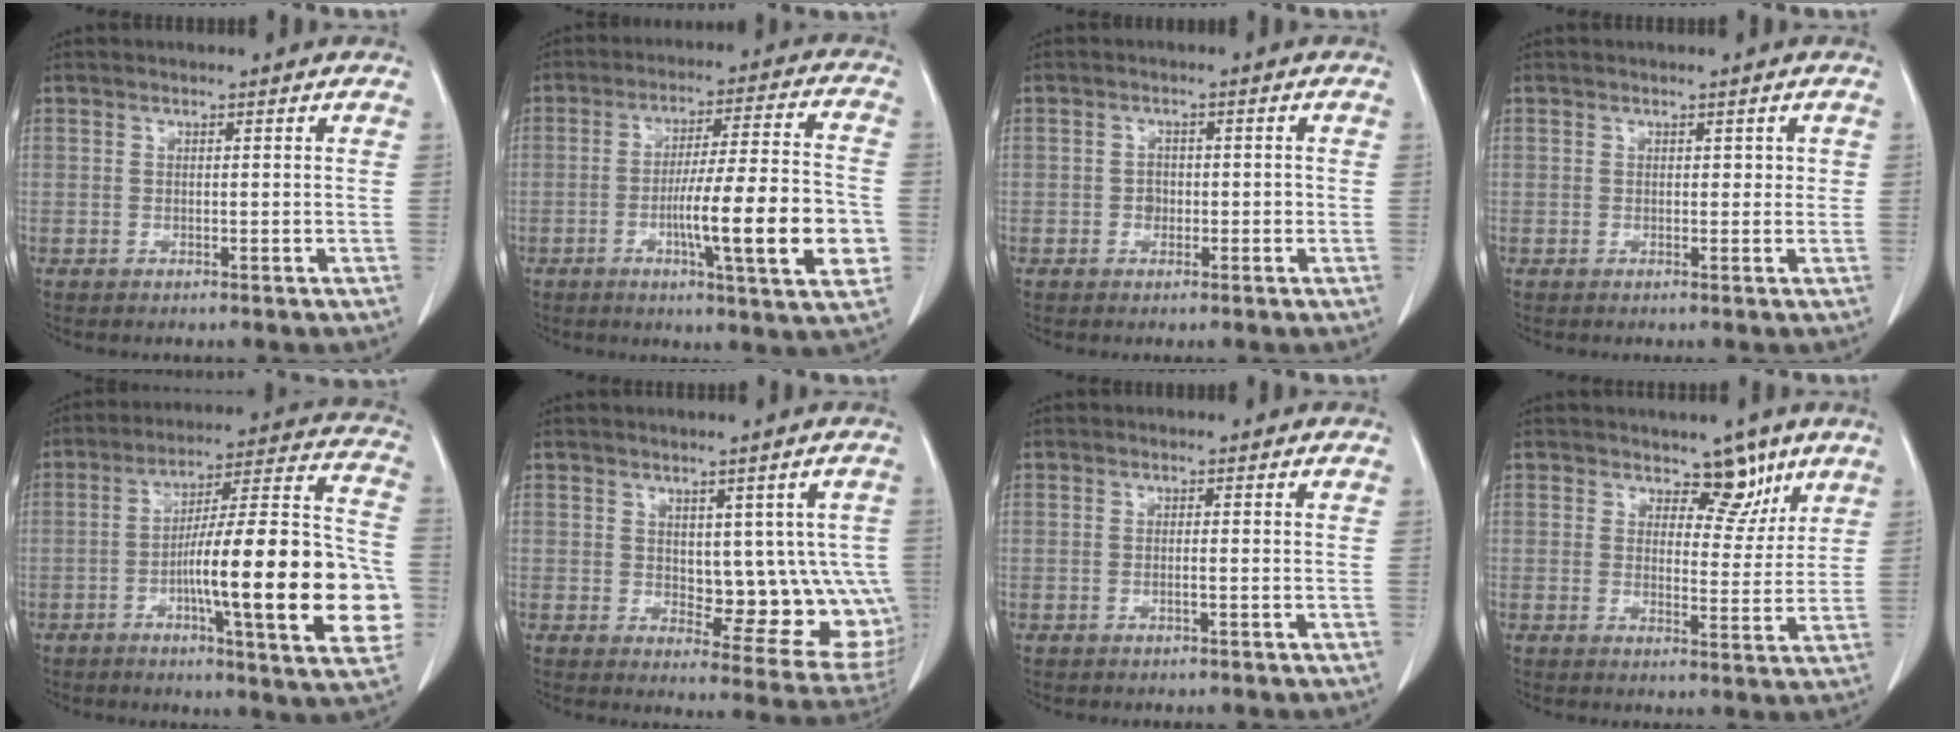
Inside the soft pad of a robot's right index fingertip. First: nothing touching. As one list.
[{"total": 16.4, "force": [-4.2, 1.0, 15.8], "torque": [-0.226, 0.000, -0.062]}, {"total": 1.9, "force": [-0.5, 1.5, 1.0], "torque": [-0.010, 0.007, -0.007]}, {"total": 1.2, "force": [0.4, 0.9, 0.6], "torque": [-0.001, 0.005, 0.004]}, {"total": 23.9, "force": [-5.2, 2.7, 23.2], "torque": [-0.281, 0.017, -0.074]}, {"total": 11.8, "force": [0.5, 5.8, 10.3], "torque": [-0.102, -0.001, 0.020]}, {"total": 0.7, "force": [-0.3, -0.1, 0.6], "torque": [-0.012, 0.001, -0.005]}, {"total": 5.3, "force": [3.7, 2.9, 2.5], "torque": [-0.015, -0.006, 0.053]}]